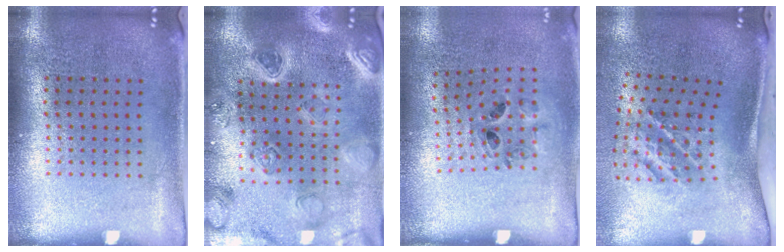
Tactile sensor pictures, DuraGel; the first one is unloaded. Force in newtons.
{"total": 2.5, "press": 2.5, "slide": 0.3}
{"total": 0.9, "press": 0.8, "slide": 0.5}
{"total": 2.1, "press": 1.3, "slide": 1.7}